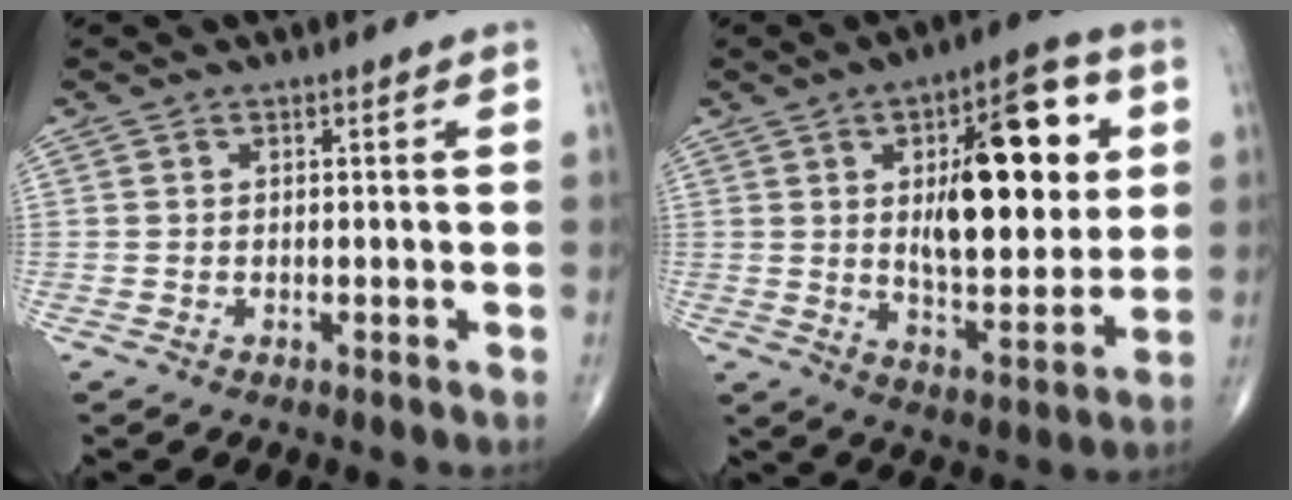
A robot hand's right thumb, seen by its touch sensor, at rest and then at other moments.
{"total": 20.7, "force": [4.5, 9.1, 18.0], "torque": [-0.215, -0.012, 0.067]}